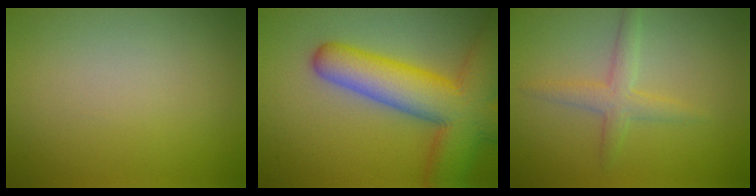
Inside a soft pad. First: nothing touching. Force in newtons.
{"total": 10.8, "press": 10.8, "slide": 0.6}
{"total": 2.3, "press": 2.3, "slide": 0.0}